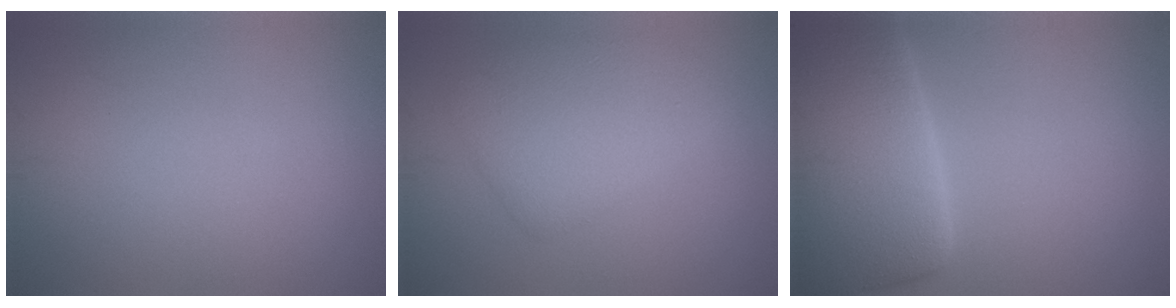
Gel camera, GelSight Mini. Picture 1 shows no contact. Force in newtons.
{"total": 4.7, "press": 4.7, "slide": 0.1}
{"total": 12.5, "press": 12.5, "slide": 0.7}